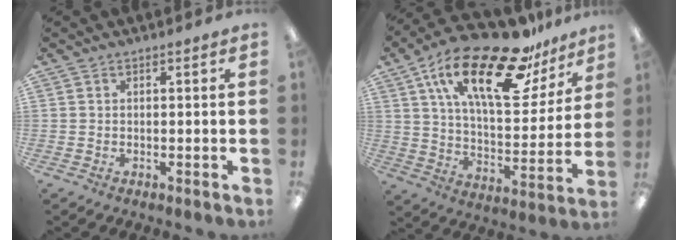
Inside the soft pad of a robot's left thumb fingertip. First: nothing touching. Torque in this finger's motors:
{"motor_torque": [0.48, 0.60, 1.70, -1.07, 0.50]}